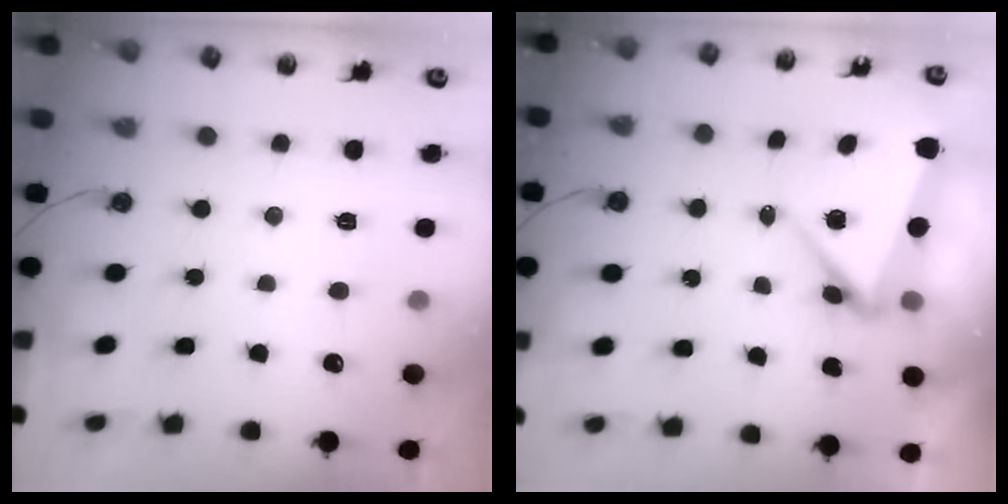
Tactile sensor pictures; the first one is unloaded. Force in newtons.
{"total": 5.3, "press": 5.3, "slide": 0.9}